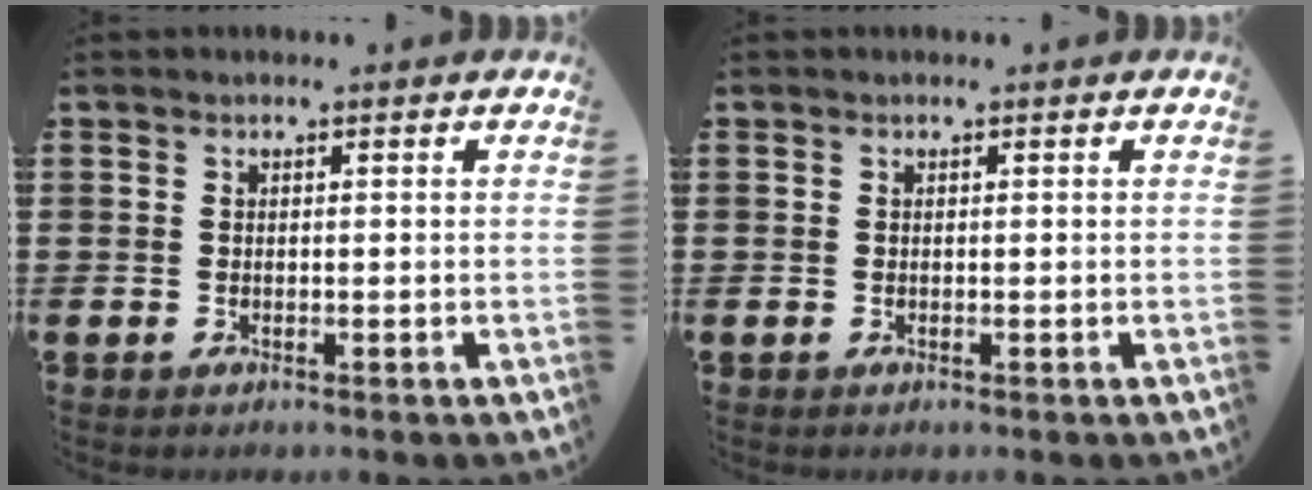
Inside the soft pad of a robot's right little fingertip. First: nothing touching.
{"total": 0.0}